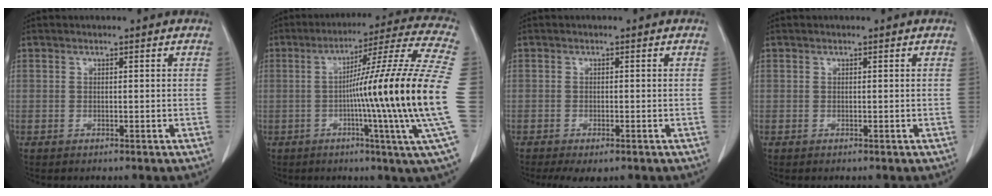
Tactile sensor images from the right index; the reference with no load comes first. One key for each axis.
{"total": 21.8, "fx": -2.6, "fy": -3.2, "fz": 21.4, "tx": -0.282, "ty": -0.006, "tz": -0.064}
{"total": 3.6, "fx": -2.4, "fy": 1.2, "fz": 2.4, "tx": -0.040, "ty": -0.009, "tz": -0.034}
{"total": 0.0}